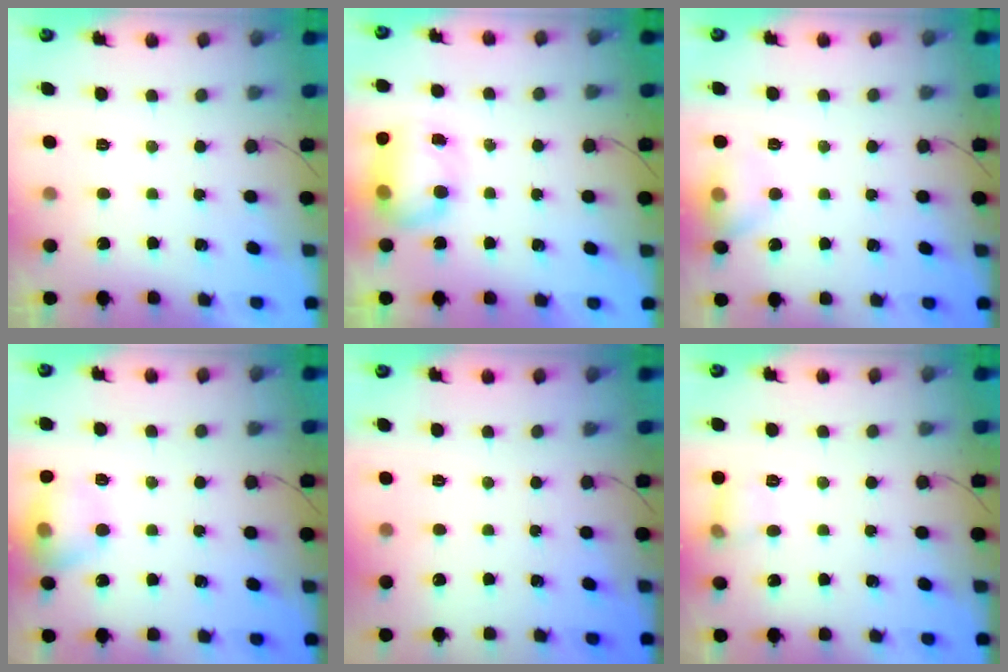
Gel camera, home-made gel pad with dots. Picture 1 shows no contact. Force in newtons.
{"total": 8.6, "press": 8.5, "slide": 0.7}
{"total": 7.2, "press": 7.0, "slide": 1.8}
{"total": 12.4, "press": 12.2, "slide": 1.6}
{"total": 0.0}
{"total": 6.9, "press": 6.7, "slide": 1.7}